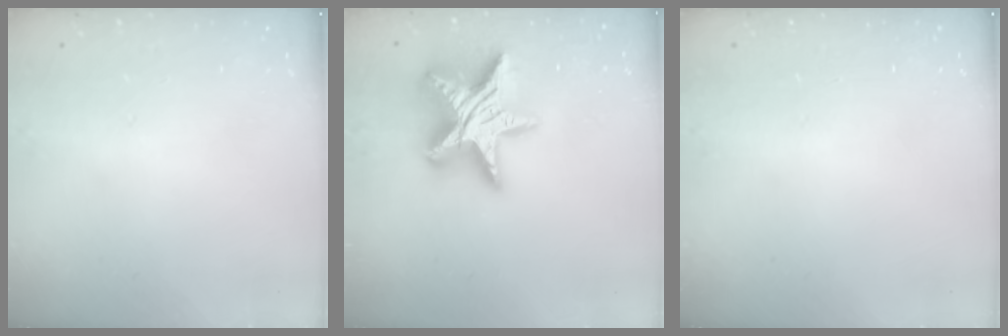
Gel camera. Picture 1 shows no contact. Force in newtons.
{"total": 22.1, "press": 22.0, "slide": 1.7}
{"total": 0.0}